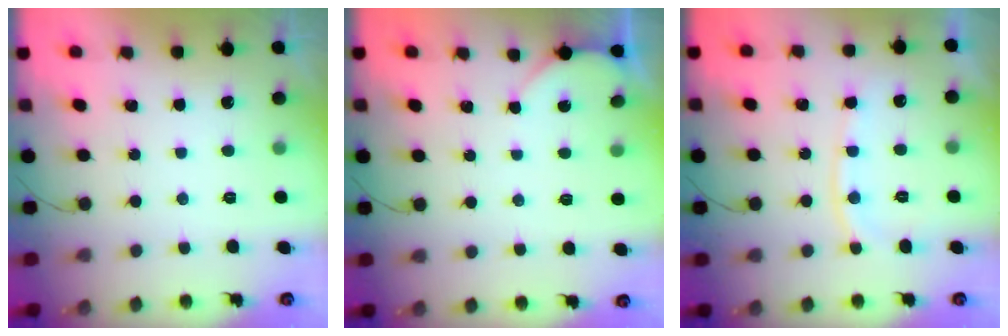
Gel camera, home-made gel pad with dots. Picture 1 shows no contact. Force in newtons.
{"total": 1.9, "press": 1.9, "slide": 0.3}
{"total": 9.7, "press": 9.7, "slide": 1.3}